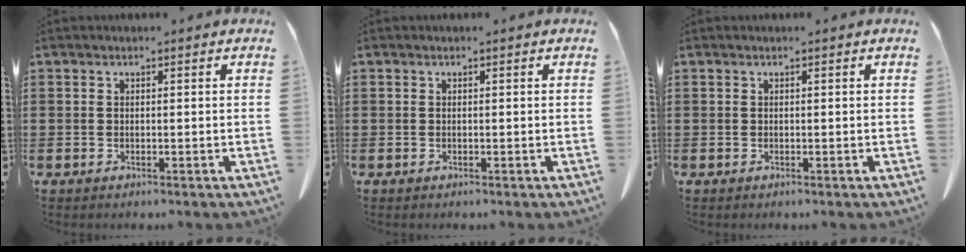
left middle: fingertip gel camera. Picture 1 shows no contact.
{"total": 0.0}
{"total": 0.0}